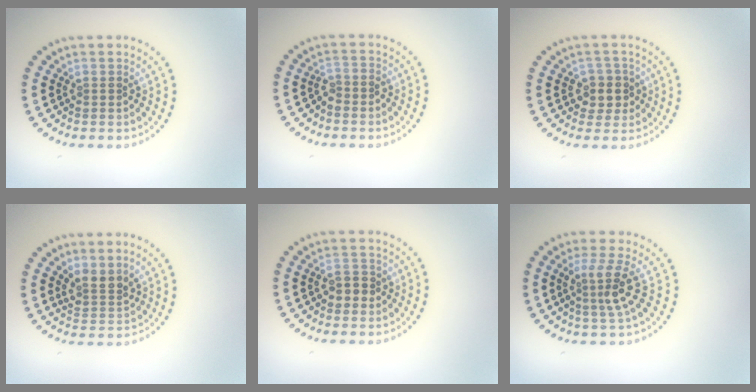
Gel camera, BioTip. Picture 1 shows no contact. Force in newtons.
{"total": 1.4, "press": 1.1, "slide": 0.9}
{"total": 2.3, "press": 2.0, "slide": 1.0}
{"total": 2.3, "press": 1.7, "slide": 1.6}
{"total": 1.9, "press": 1.8, "slide": 0.5}
{"total": 3.1, "press": 2.2, "slide": 2.2}